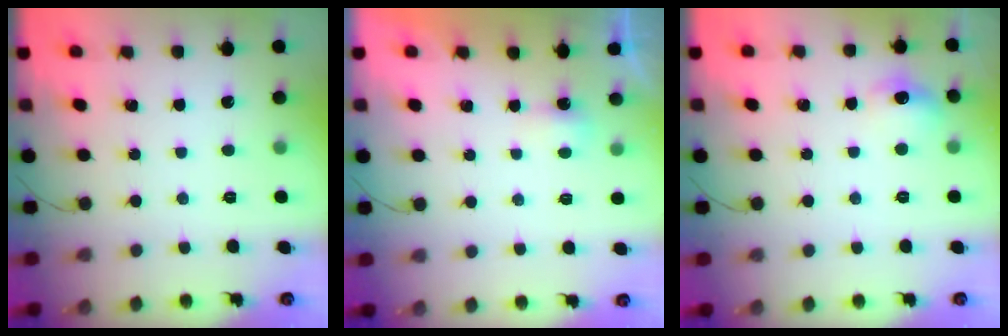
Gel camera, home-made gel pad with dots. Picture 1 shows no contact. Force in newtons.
{"total": 2.3, "press": 2.1, "slide": 0.8}
{"total": 7.7, "press": 7.6, "slide": 1.6}